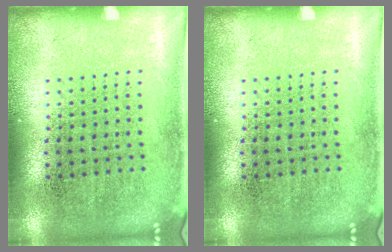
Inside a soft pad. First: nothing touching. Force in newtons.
{"total": 0.0}